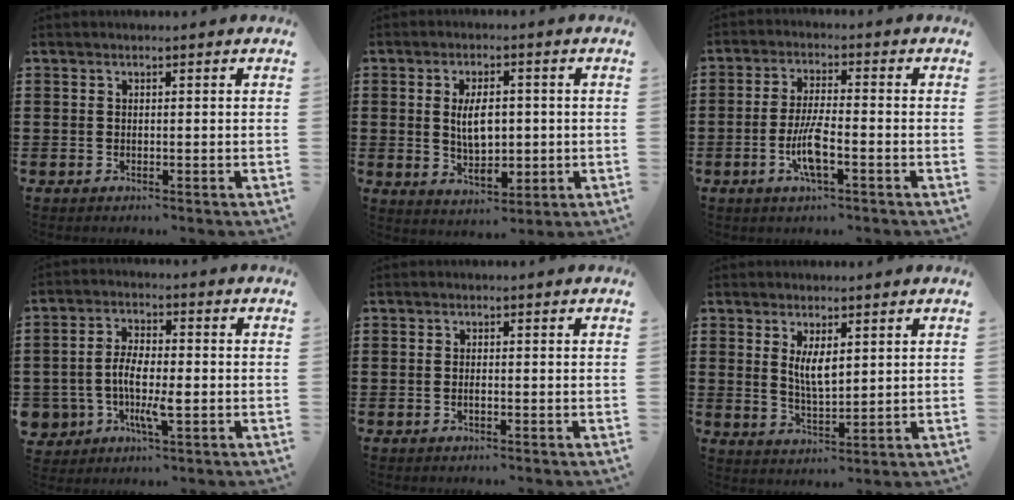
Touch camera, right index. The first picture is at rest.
{"total": 6.9, "force": [0.4, 3.8, 5.8], "torque": [-0.090, 0.004, 0.001]}
{"total": 6.0, "force": [-2.1, 1.2, 5.5], "torque": [-0.120, -0.009, -0.045]}
{"total": 6.1, "force": [-1.6, 3.2, 4.9], "torque": [-0.115, 0.002, -0.036]}
{"total": 0.7, "force": [-0.3, 0.2, 0.7], "torque": [-0.013, -0.005, -0.004]}
{"total": 4.3, "force": [1.4, 1.6, 3.8], "torque": [-0.070, -0.003, 0.023]}